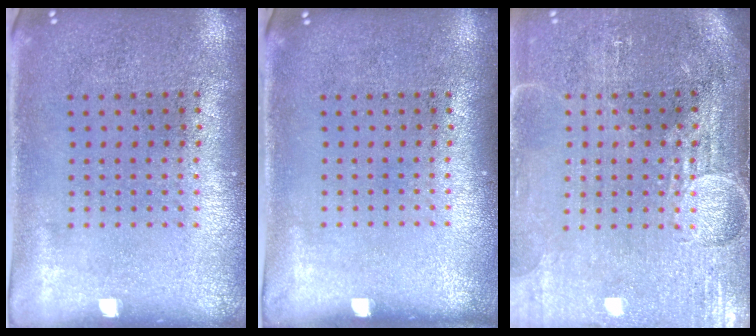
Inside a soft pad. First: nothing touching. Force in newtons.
{"total": 0.0}
{"total": 4.1, "press": 3.7, "slide": 1.9}